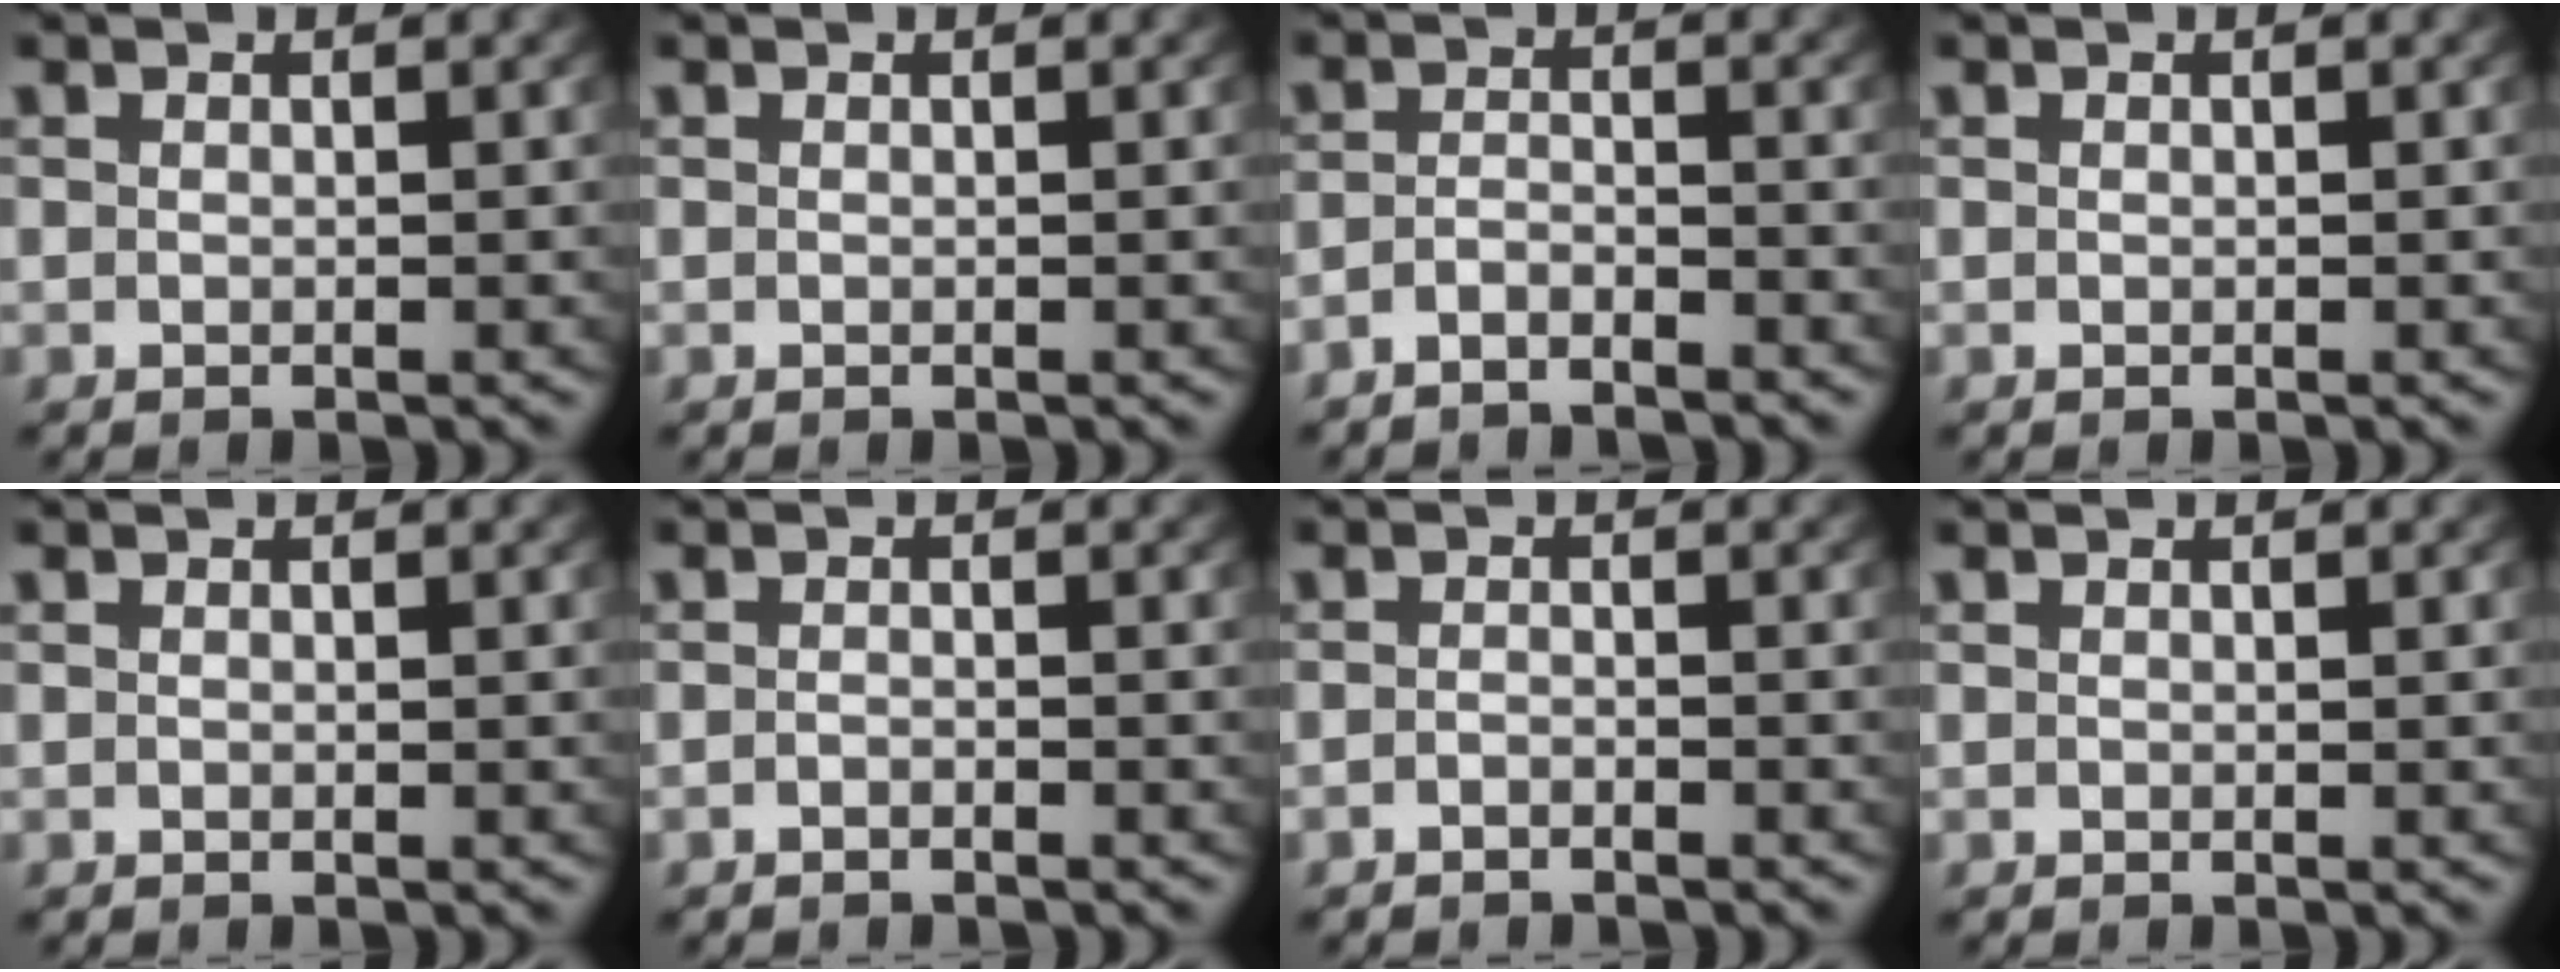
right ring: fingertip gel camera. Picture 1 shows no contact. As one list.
[{"total": 0.0}, {"total": 2.8, "force": [-2.6, 0.7, 0.5], "torque": [-0.009, -0.010, -0.044]}, {"total": 0.0}, {"total": 0.0}, {"total": 0.9, "force": [-0.8, -0.1, 0.1], "torque": [-0.007, -0.005, -0.014]}, {"total": 1.1, "force": [-1.1, 0.1, 0.1], "torque": [-0.006, -0.006, -0.020]}, {"total": 0.0}]